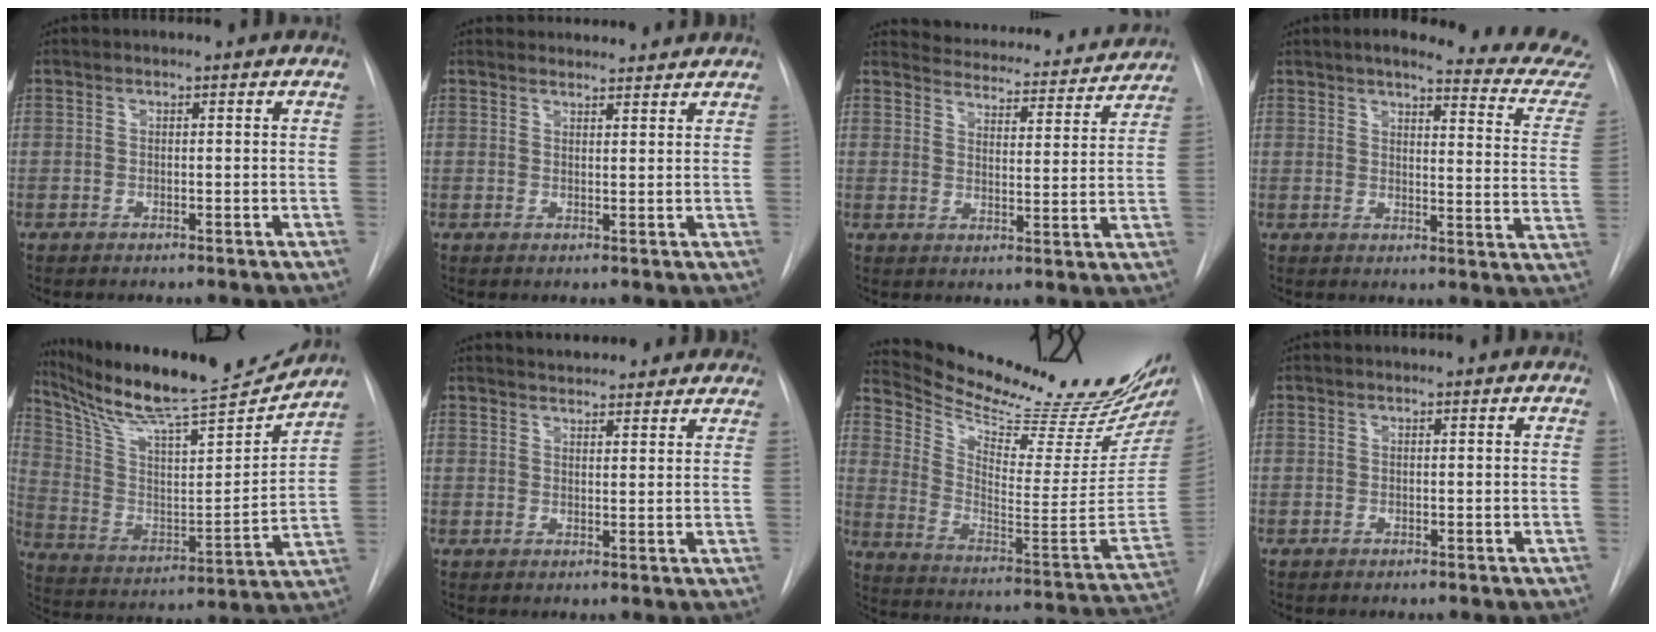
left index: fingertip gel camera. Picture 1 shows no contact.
{"total": 6.4, "force": [6.3, 1.1, 0.6], "torque": [-0.003, 0.024, 0.073]}
{"total": 16.9, "force": [16.2, 3.5, 3.1], "torque": [-0.030, -0.014, 0.197]}
{"total": 19.2, "force": [17.7, 1.2, 7.3], "torque": [-0.082, -0.075, 0.191]}
{"total": 21.8, "force": [20.0, 0.9, 8.6], "torque": [-0.166, -0.038, 0.323]}
{"total": 11.1, "force": [10.3, 3.1, 2.8], "torque": [-0.018, 0.019, 0.120]}
{"total": 27.3, "force": [24.7, 0.7, 11.7], "torque": [-0.194, -0.113, 0.349]}
{"total": 0.0}